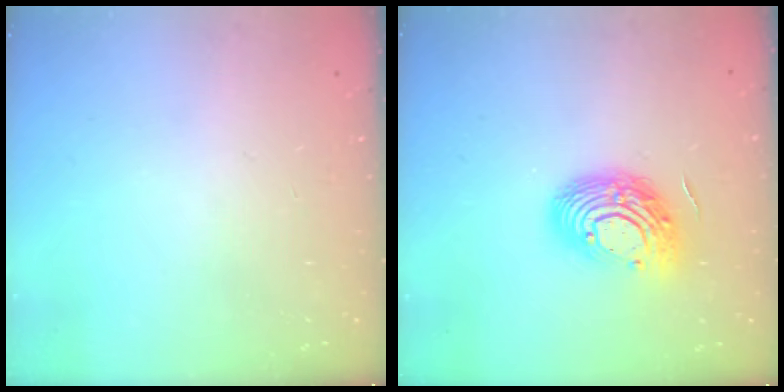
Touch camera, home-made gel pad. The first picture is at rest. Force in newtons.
{"total": 14.5, "press": 14.5, "slide": 1.0}